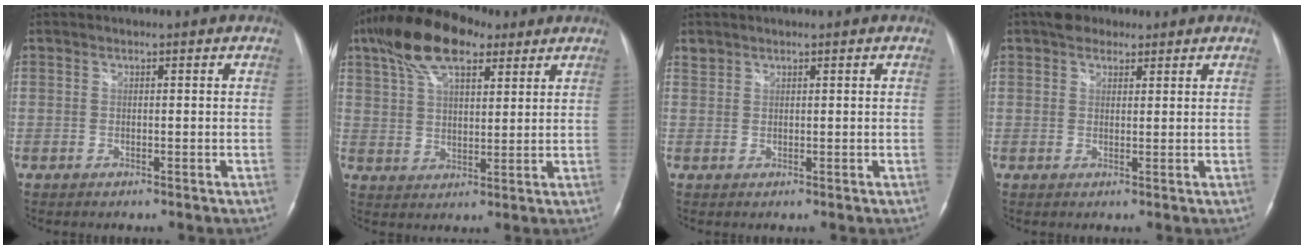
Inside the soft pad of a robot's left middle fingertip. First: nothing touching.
{"total": 13.3, "force": [8.3, 5.2, 9.0], "torque": [-0.182, 0.037, 0.152]}
{"total": 1.0, "force": [0.9, 0.5, 0.0], "torque": [0.001, 0.007, 0.018]}
{"total": 3.9, "force": [2.7, 2.3, 1.5], "torque": [-0.029, 0.017, 0.046]}